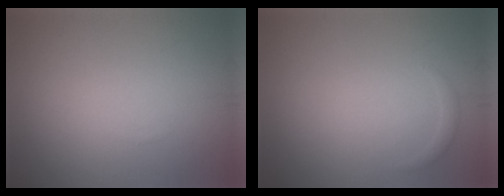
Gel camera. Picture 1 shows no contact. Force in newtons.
{"total": 0.6, "press": 0.6, "slide": 0.0}